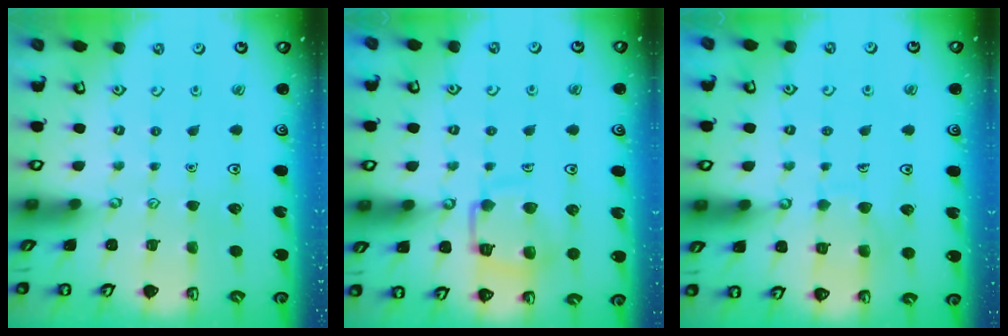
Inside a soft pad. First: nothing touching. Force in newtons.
{"total": 13.1, "press": 13.0, "slide": 1.5}
{"total": 7.8, "press": 7.8, "slide": 0.7}